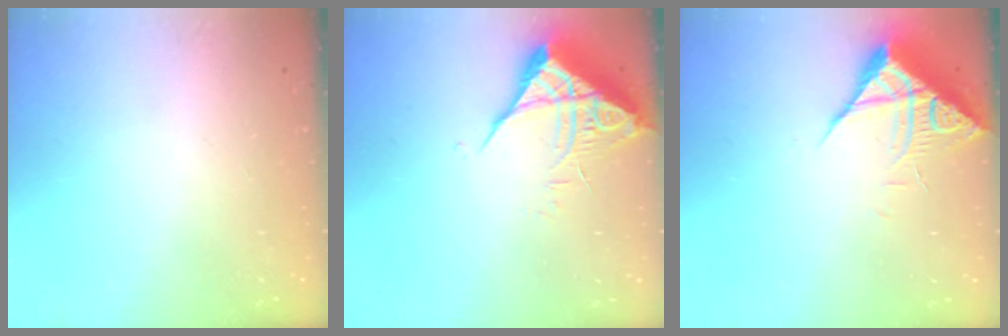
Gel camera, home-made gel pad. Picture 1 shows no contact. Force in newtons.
{"total": 7.0, "press": 7.0, "slide": 0.6}
{"total": 8.5, "press": 8.4, "slide": 0.8}